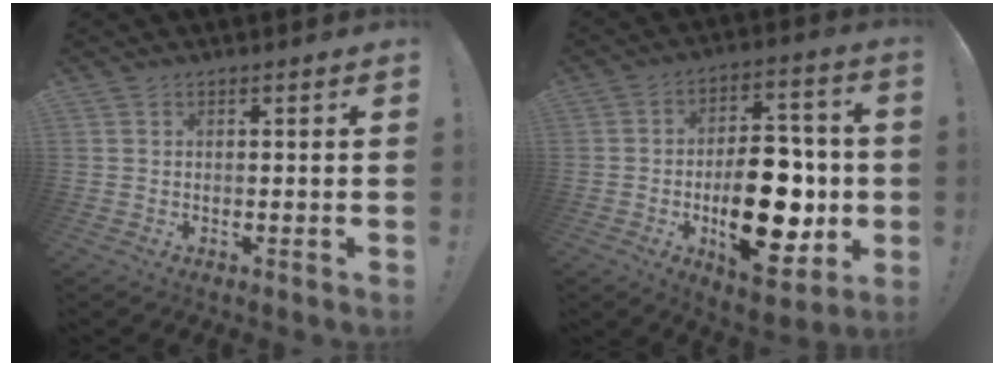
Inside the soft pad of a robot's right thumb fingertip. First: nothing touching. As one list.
[{"total": 22.1, "force": [-4.0, 12.7, 17.7], "torque": [-0.246, 0.014, -0.047]}]